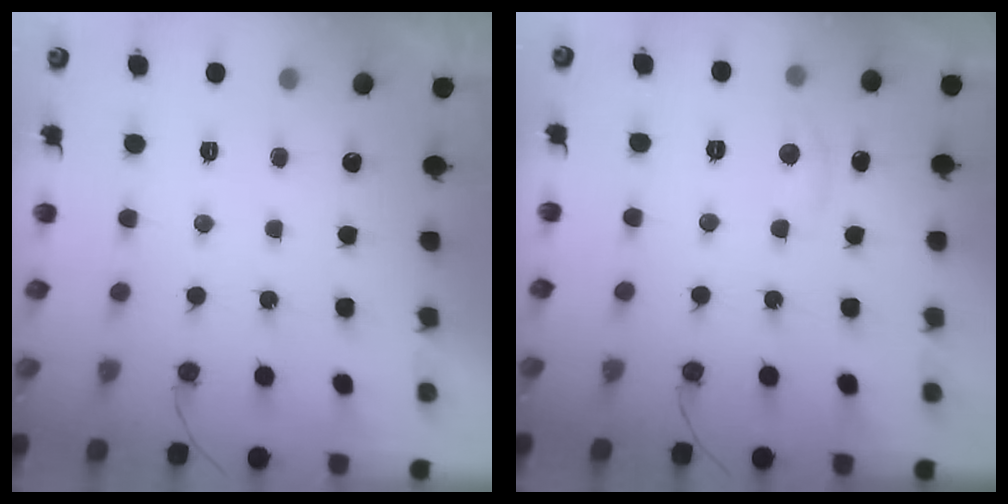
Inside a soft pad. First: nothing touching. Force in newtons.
{"total": 4.4, "press": 4.3, "slide": 0.5}